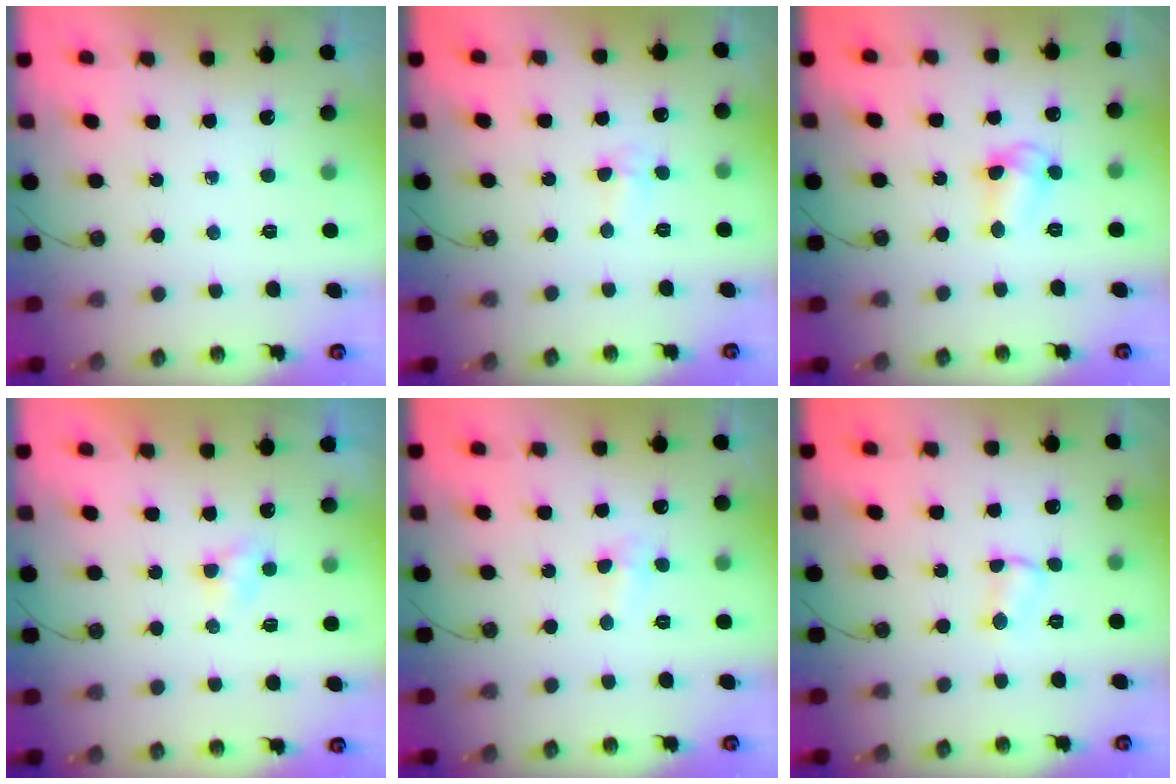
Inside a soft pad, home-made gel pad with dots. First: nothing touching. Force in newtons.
{"total": 2.5, "press": 2.4, "slide": 0.9}
{"total": 7.4, "press": 7.3, "slide": 0.6}
{"total": 3.7, "press": 3.7, "slide": 0.3}
{"total": 3.1, "press": 3.0, "slide": 0.7}
{"total": 2.8, "press": 2.8, "slide": 0.4}